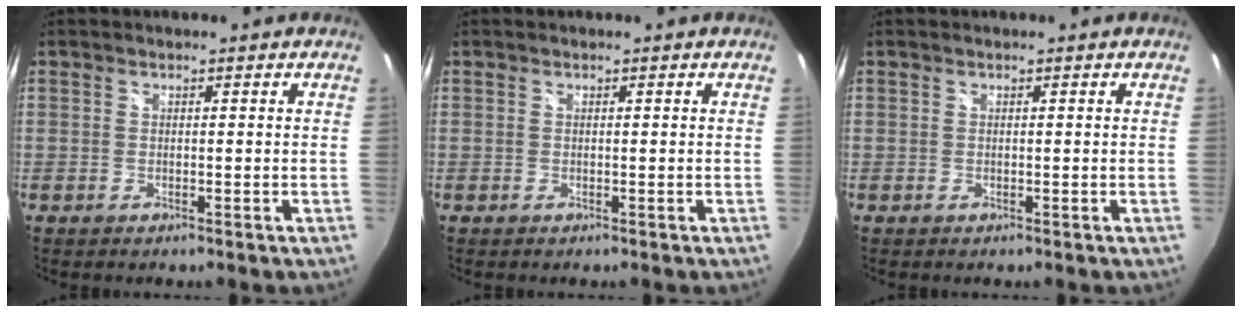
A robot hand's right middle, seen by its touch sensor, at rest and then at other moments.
{"total": 0.0}
{"total": 0.0}